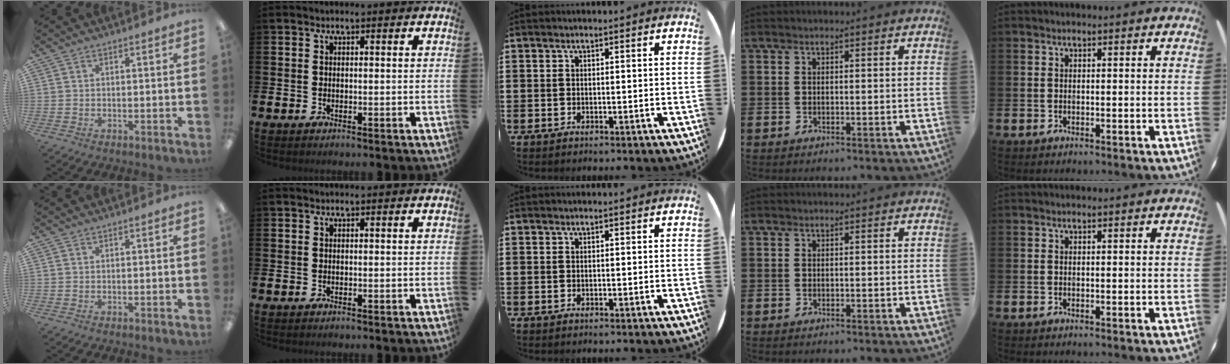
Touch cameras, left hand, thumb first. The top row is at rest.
{}